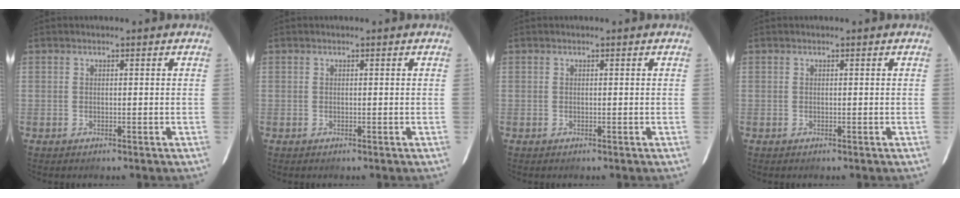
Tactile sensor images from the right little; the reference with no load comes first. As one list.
[{"total": 0.0}, {"total": 0.0}, {"total": 0.0}]